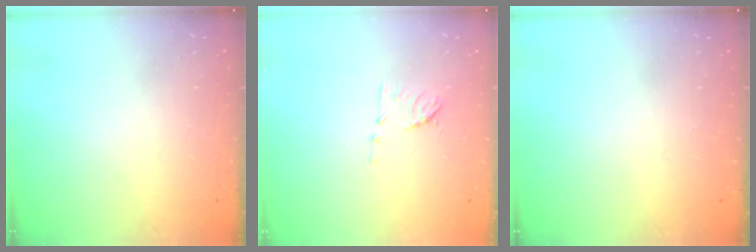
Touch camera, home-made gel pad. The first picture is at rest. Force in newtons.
{"total": 7.5, "press": 7.5, "slide": 0.8}
{"total": 0.0}